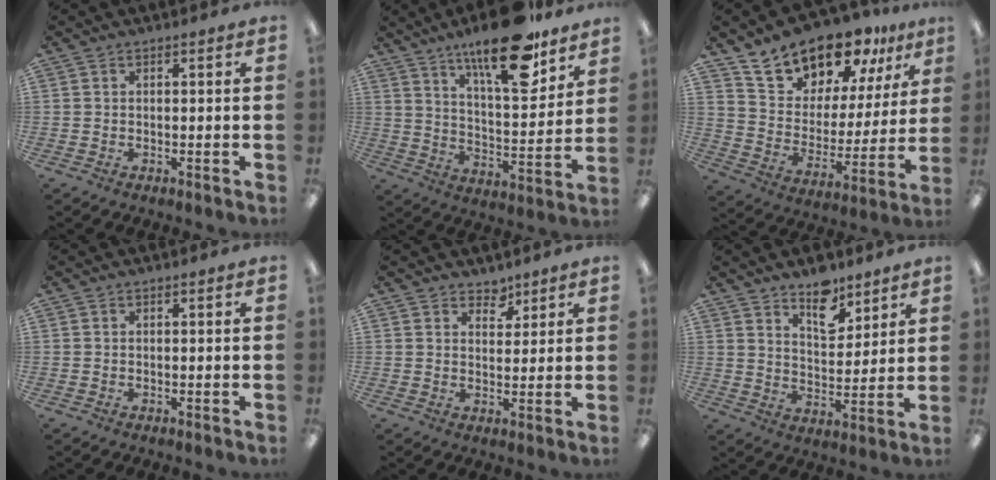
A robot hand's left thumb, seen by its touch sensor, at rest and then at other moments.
{"total": 21.2, "force": [14.6, 7.1, 13.6], "torque": [-0.204, -0.084, 0.237]}
{"total": 17.3, "force": [15.0, 7.4, 4.4], "torque": [-0.102, -0.113, 0.275]}
{"total": 0.0}
{"total": 4.1, "force": [3.3, 2.3, 0.8], "torque": [-0.001, -0.019, 0.057]}
{"total": 9.7, "force": [7.3, 4.7, 4.4], "torque": [-0.044, -0.049, 0.123]}